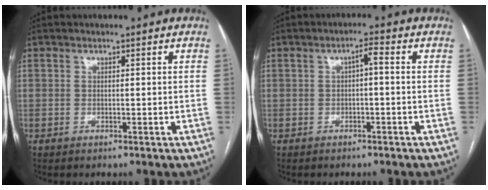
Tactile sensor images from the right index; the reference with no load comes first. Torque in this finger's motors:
{"motor_torque": [0.39, 0.02, 0.13, 0.03]}